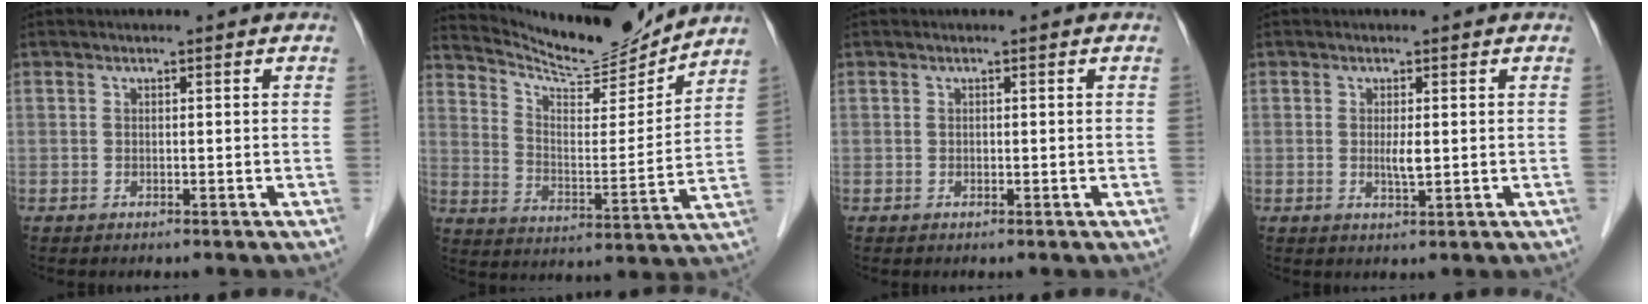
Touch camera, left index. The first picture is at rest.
{"total": 14.3, "force": [14.0, 0.5, 3.1], "torque": [-0.067, -0.019, 0.226]}
{"total": 0.0}
{"total": 1.8, "force": [0.0, 0.2, 1.8], "torque": [-0.036, -0.007, 0.002]}